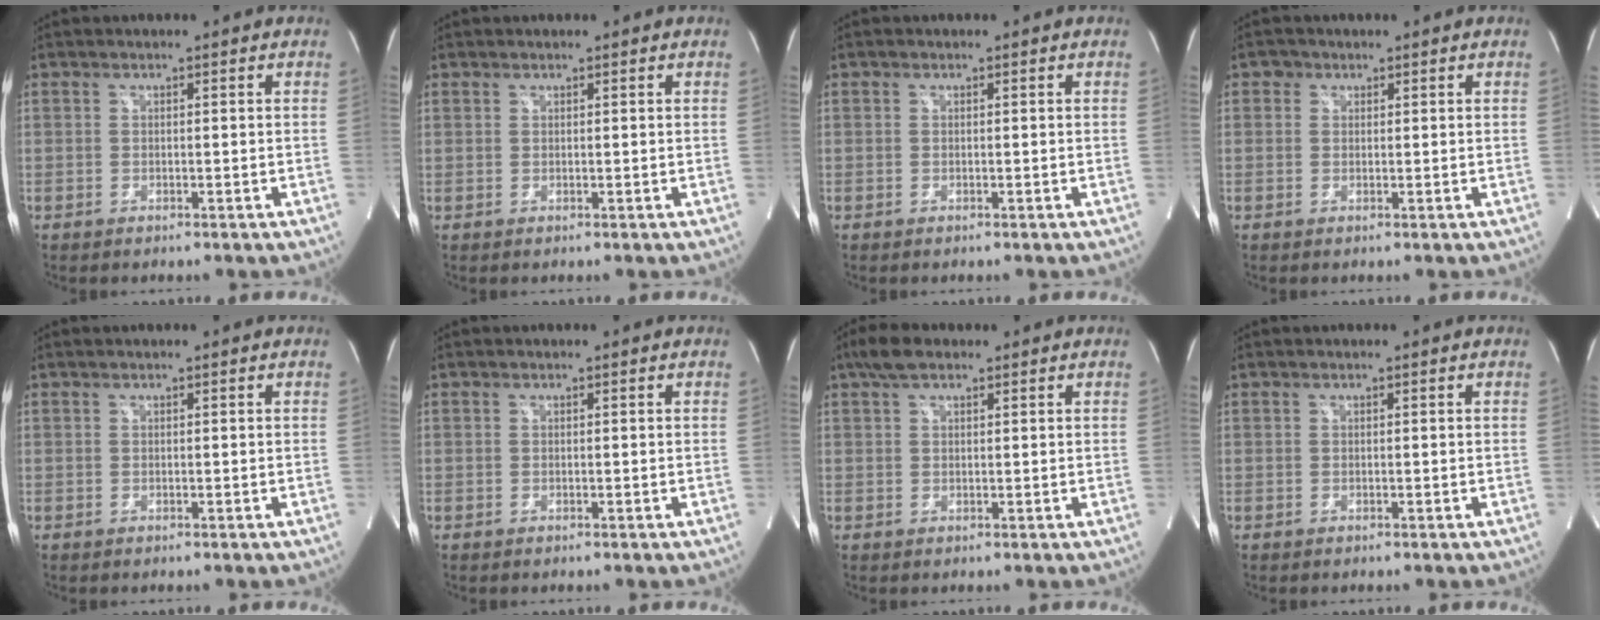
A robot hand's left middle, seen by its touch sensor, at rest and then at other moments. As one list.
[{"total": 0.6, "force": [0.5, 0.4, 0.0], "torque": [-0.003, 0.000, 0.006]}, {"total": 0.0}, {"total": 1.4, "force": [0.7, 1.2, 0.2], "torque": [0.003, 0.003, 0.007]}, {"total": 0.0}, {"total": 0.0}, {"total": 3.9, "force": [2.7, 1.6, 2.4], "torque": [-0.057, 0.017, 0.052]}, {"total": 0.0}]